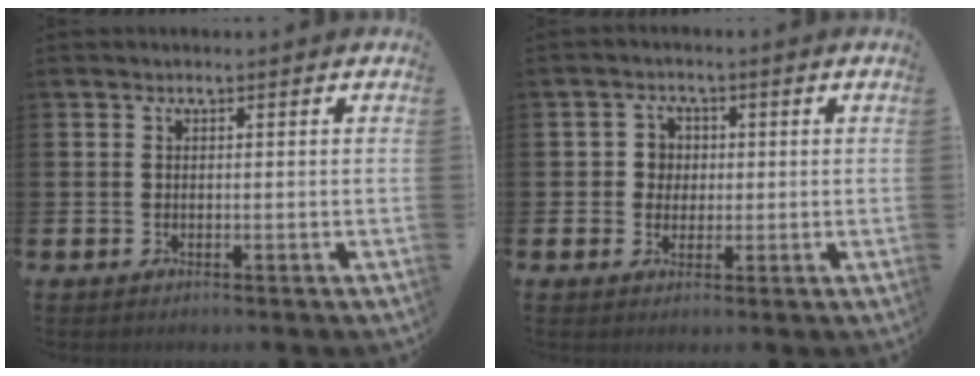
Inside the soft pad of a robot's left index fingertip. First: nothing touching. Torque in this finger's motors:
{"motor_torque": [0.03, 0.14, 0.01, 0.00]}